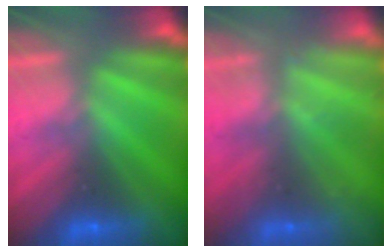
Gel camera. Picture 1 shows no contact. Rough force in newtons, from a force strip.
{"total": 2.2}